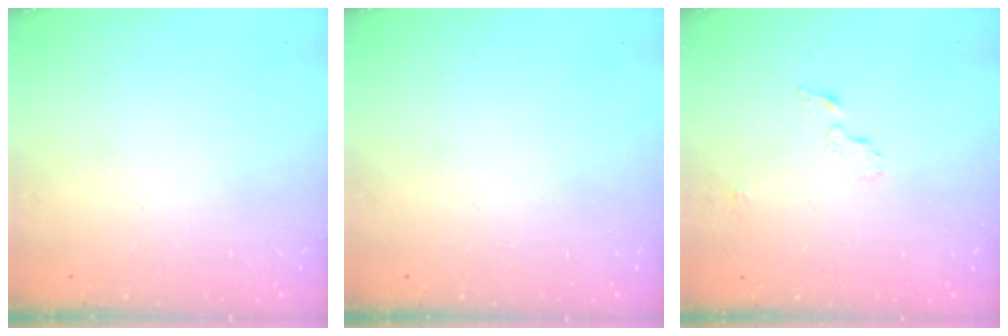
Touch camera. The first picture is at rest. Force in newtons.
{"total": 0.0}
{"total": 4.6, "press": 4.6, "slide": 0.3}